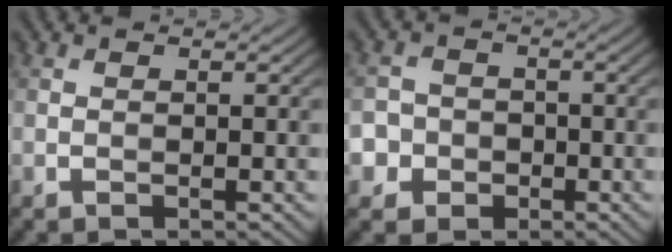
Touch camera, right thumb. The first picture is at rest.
{"total": 4.8, "force": [-1.9, 4.3, 0.8], "torque": [-0.015, 0.001, -0.056]}